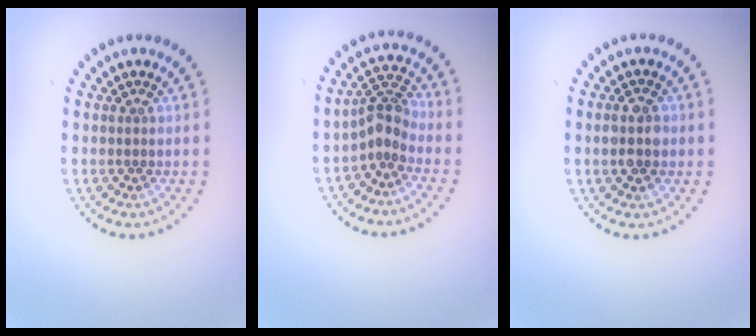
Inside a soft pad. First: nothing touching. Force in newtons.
{"total": 2.8, "press": 2.1, "slide": 1.8}
{"total": 2.4, "press": 2.4, "slide": 0.1}